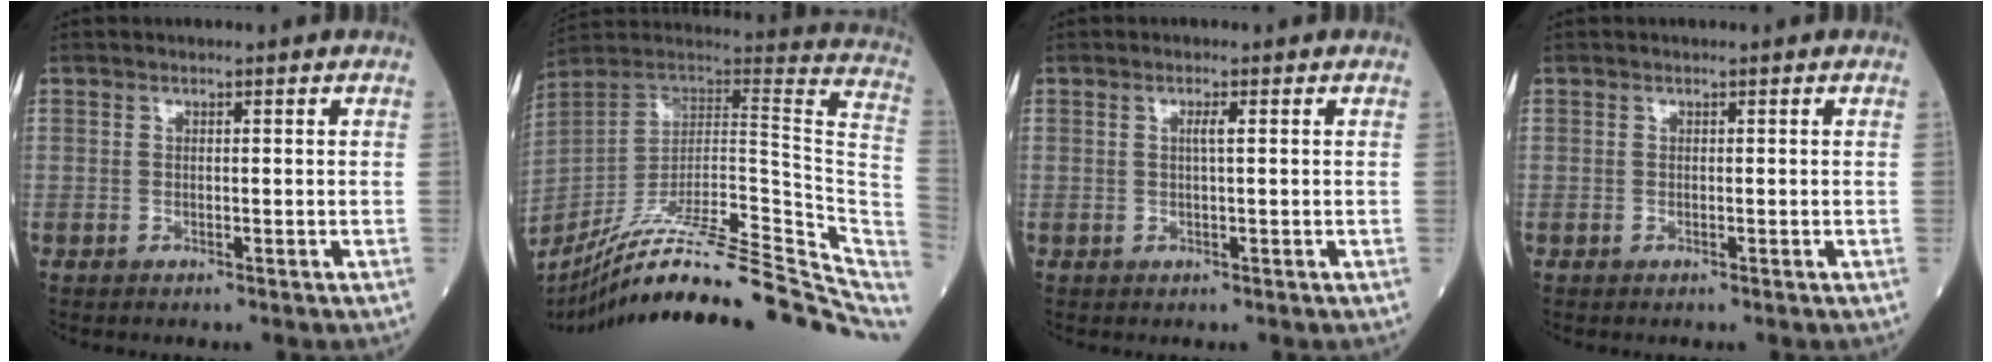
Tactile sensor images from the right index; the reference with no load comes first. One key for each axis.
{"total": 32.0, "fx": -25.7, "fy": 4.1, "fz": 18.5, "tx": -0.188, "ty": -0.010, "tz": -0.374}
{"total": 1.3, "fx": 0.3, "fy": -0.1, "fz": 1.2, "tx": -0.023, "ty": 0.002, "tz": 0.003}
{"total": 0.0}